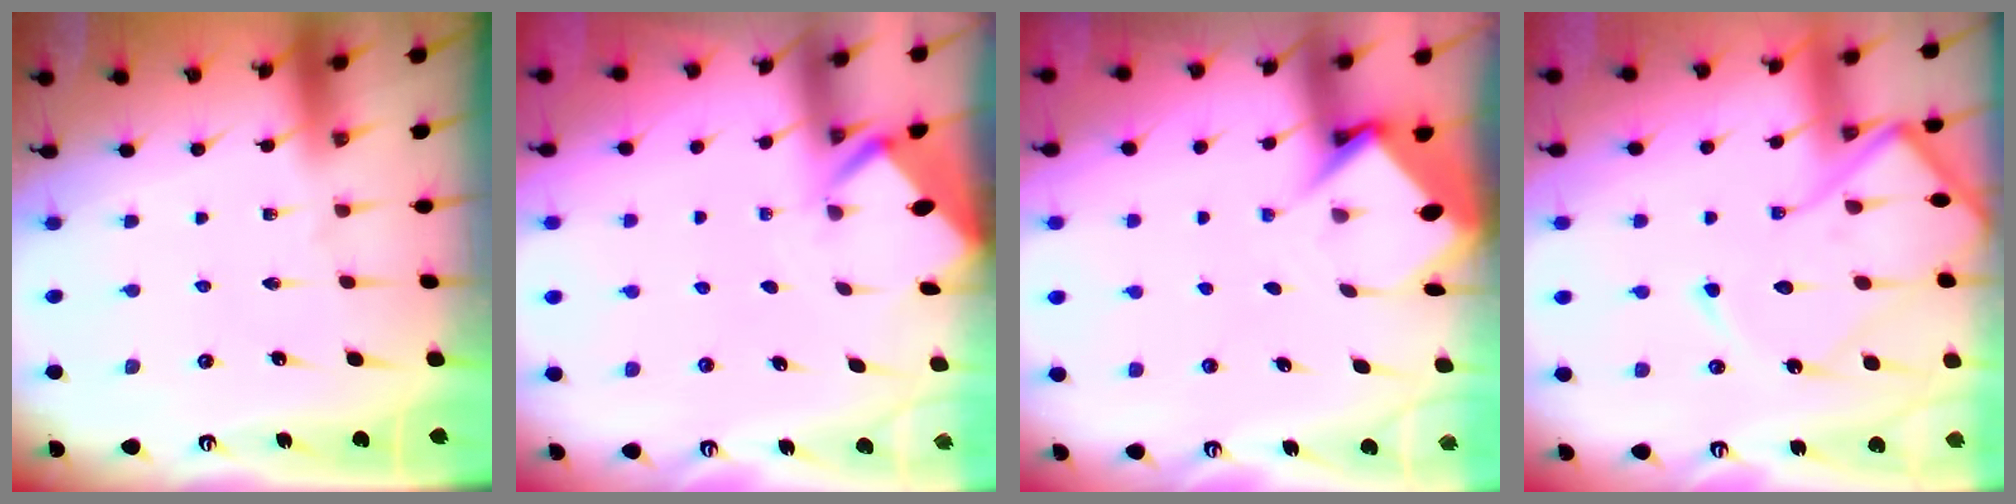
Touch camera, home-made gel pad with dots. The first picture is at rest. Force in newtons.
{"total": 2.5, "press": 2.5, "slide": 0.2}
{"total": 5.2, "press": 5.2, "slide": 0.6}
{"total": 15.7, "press": 15.6, "slide": 1.4}